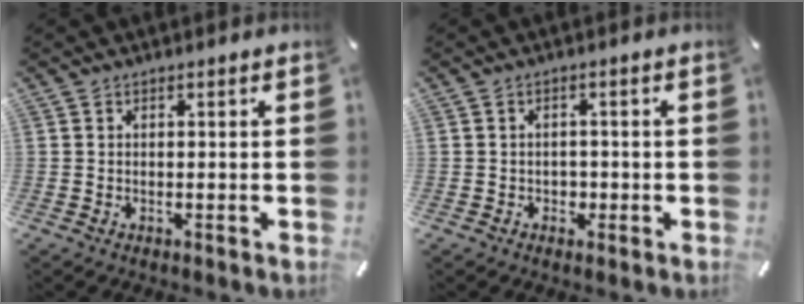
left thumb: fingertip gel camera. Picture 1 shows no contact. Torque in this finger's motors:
{"motor_torque": [-0.15, 0.12, -0.01, -0.04, -0.01]}